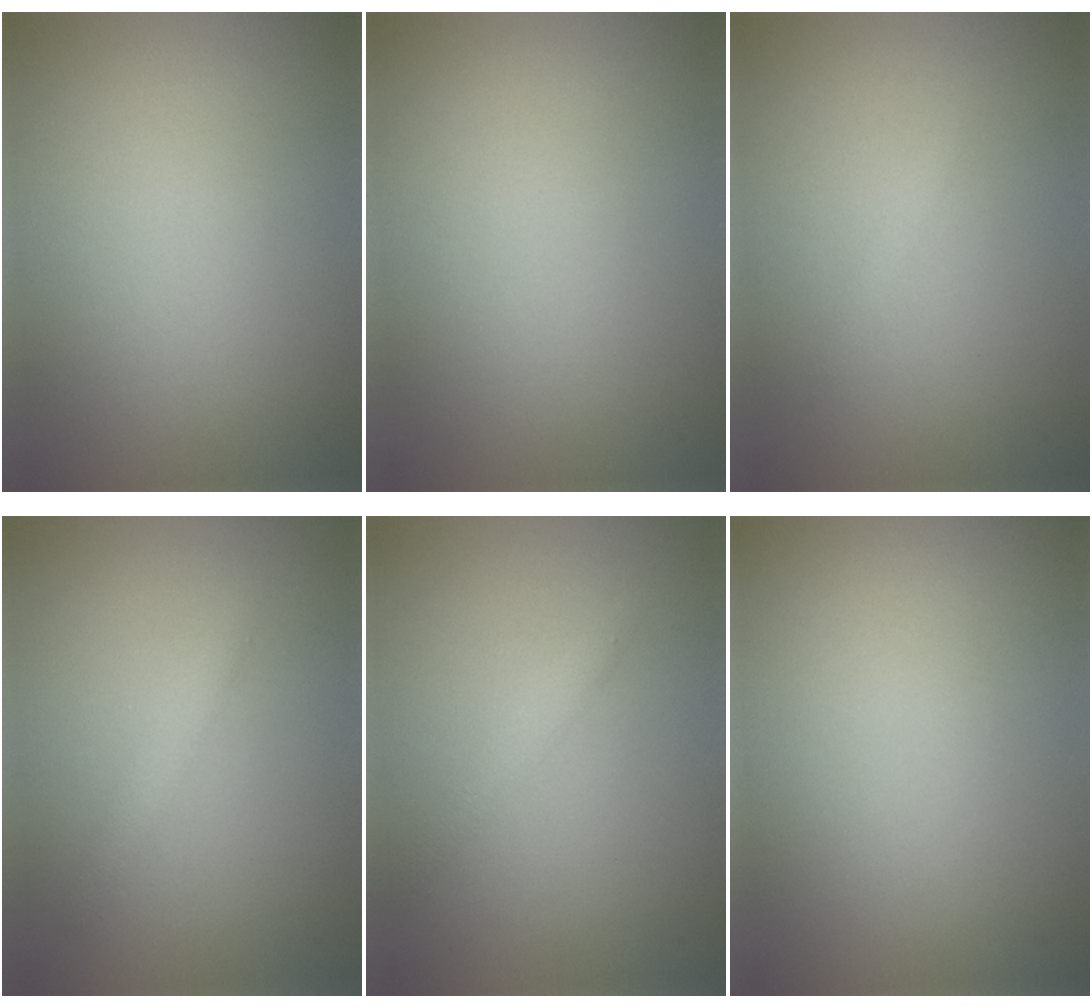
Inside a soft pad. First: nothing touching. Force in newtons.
{"total": 0.0}
{"total": 0.7, "press": 0.7, "slide": 0.1}
{"total": 1.5, "press": 1.5, "slide": 0.0}
{"total": 1.4, "press": 1.4, "slide": 0.0}
{"total": 0.0}